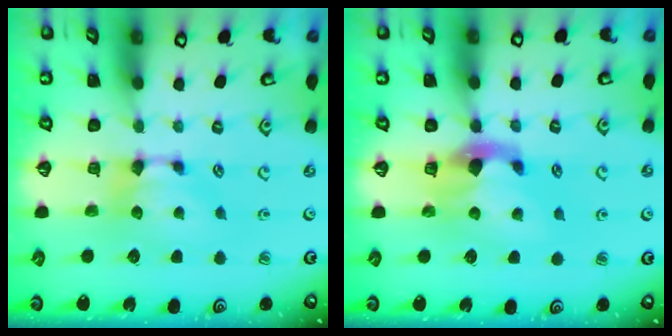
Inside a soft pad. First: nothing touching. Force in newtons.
{"total": 2.8, "press": 2.5, "slide": 1.3}